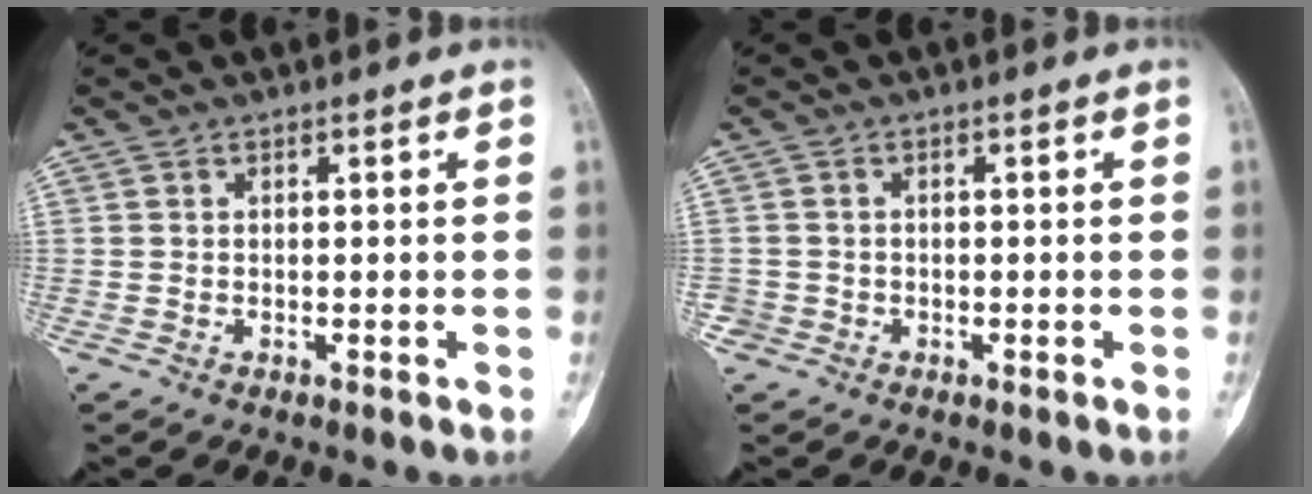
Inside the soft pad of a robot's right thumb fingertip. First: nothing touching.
{"total": 1.7, "force": [-0.8, 1.5, -0.2], "torque": [0.012, 0.009, -0.022]}